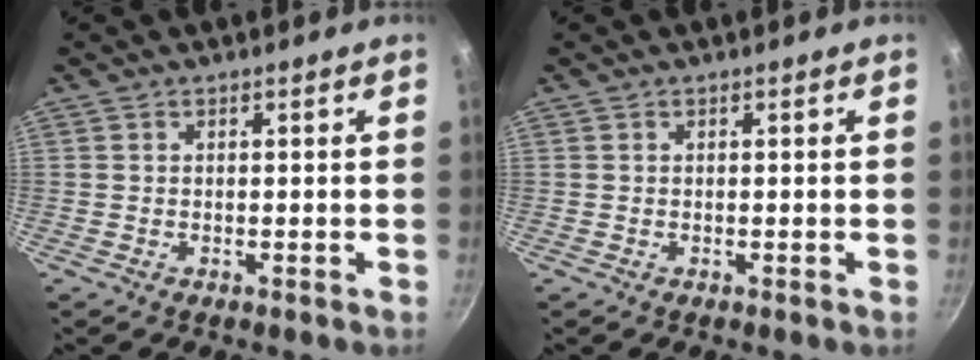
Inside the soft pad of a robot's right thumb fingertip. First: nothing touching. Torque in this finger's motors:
{"motor_torque": [0.00, 0.00, -0.08, 0.09, 0.01]}